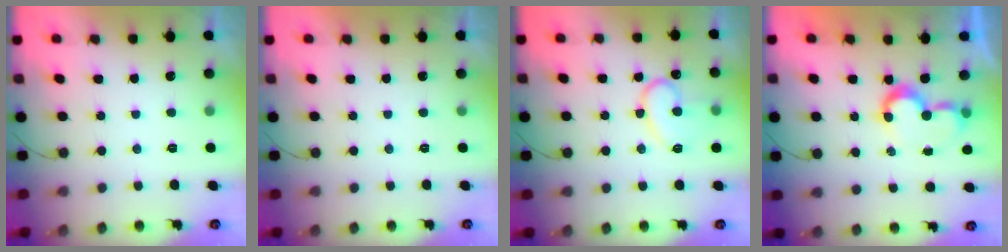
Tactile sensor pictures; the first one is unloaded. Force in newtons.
{"total": 1.8, "press": 1.8, "slide": 0.0}
{"total": 14.1, "press": 14.1, "slide": 1.3}
{"total": 7.7, "press": 7.7, "slide": 0.2}